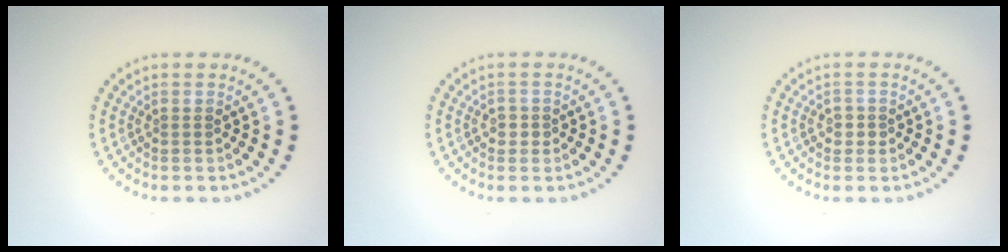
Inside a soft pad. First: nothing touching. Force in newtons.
{"total": 1.2, "press": 1.0, "slide": 0.6}
{"total": 1.2, "press": 1.0, "slide": 0.6}